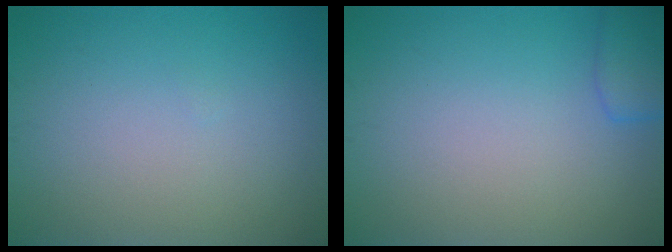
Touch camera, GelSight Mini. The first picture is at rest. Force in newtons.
{"total": 2.2, "press": 2.2, "slide": 0.1}